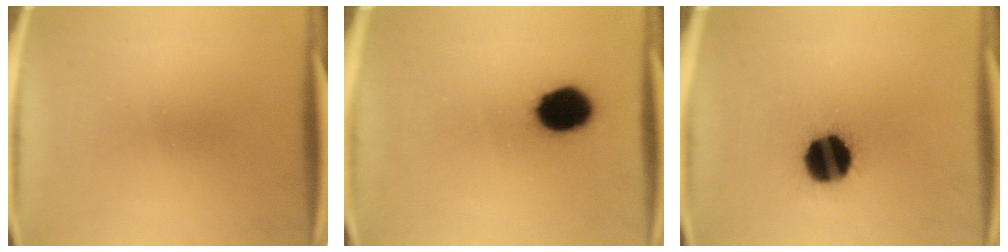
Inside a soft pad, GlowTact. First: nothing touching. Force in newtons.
{"total": 12.4}
{"total": 15.3}